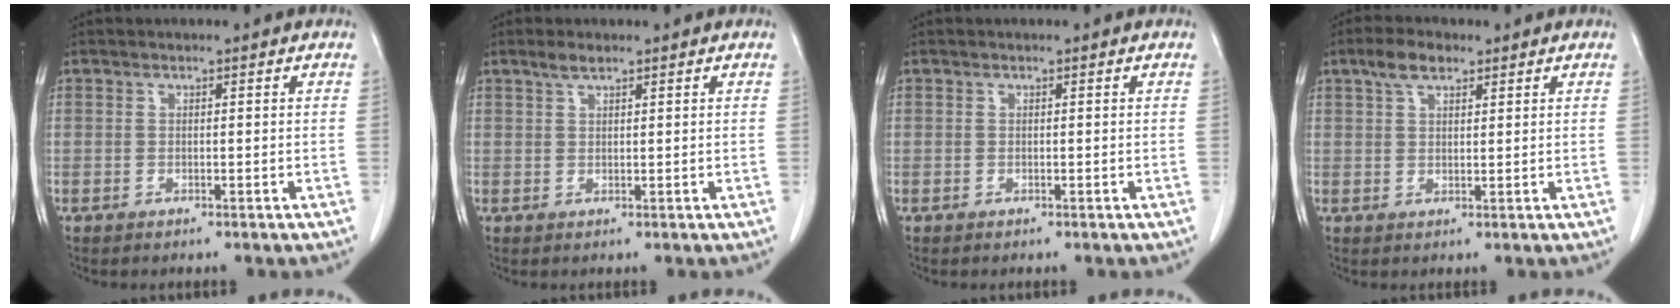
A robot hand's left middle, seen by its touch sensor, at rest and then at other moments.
{"total": 1.7, "force": [1.4, 0.3, 1.0], "torque": [-0.024, 0.003, 0.029]}
{"total": 0.0}
{"total": 4.1, "force": [2.7, 1.7, 2.6], "torque": [-0.057, 0.010, 0.053]}